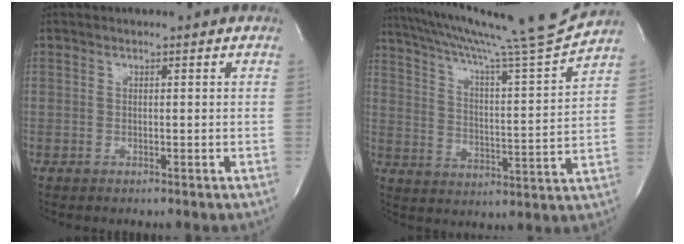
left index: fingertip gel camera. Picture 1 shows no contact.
{"total": 18.1, "force": [16.7, -2.7, 6.5], "torque": [-0.115, -0.048, 0.248]}